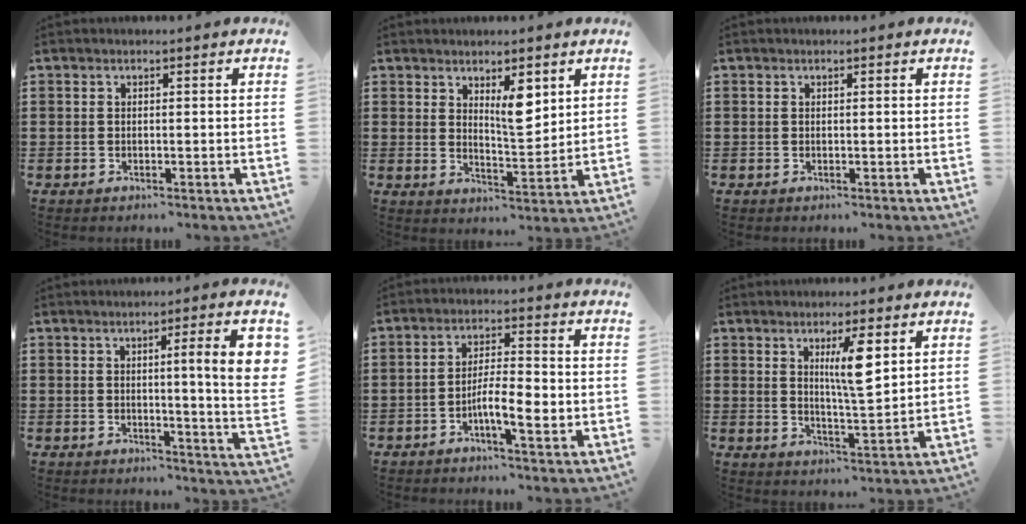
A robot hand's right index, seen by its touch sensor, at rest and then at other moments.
{"total": 6.2, "force": [3.6, 2.2, 4.7], "torque": [-0.075, -0.012, 0.057]}
{"total": 0.0}
{"total": 8.3, "force": [2.2, 0.3, 8.0], "torque": [-0.125, -0.012, 0.029]}
{"total": 6.1, "force": [-2.1, 1.4, 5.6], "torque": [-0.101, 0.002, -0.039]}
{"total": 6.7, "force": [2.8, 1.3, 6.0], "torque": [-0.100, -0.004, 0.039]}